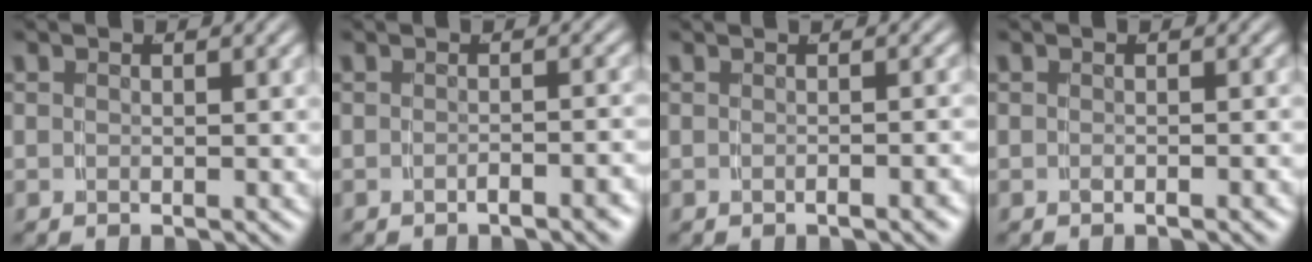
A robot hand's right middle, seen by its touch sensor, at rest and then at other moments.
{"total": 1.6, "force": [-1.4, -0.4, 0.7], "torque": [-0.009, 0.008, -0.024]}
{"total": 1.0, "force": [-0.8, -0.5, 0.5], "torque": [-0.004, 0.011, -0.016]}
{"total": 0.8, "force": [-0.6, -0.5, 0.2], "torque": [-0.001, 0.003, -0.009]}